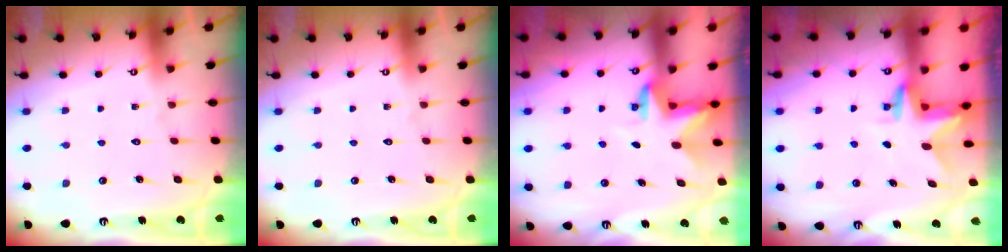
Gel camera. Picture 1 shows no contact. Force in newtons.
{"total": 0.0}
{"total": 3.4, "press": 3.4, "slide": 0.1}
{"total": 3.1, "press": 3.1, "slide": 0.2}